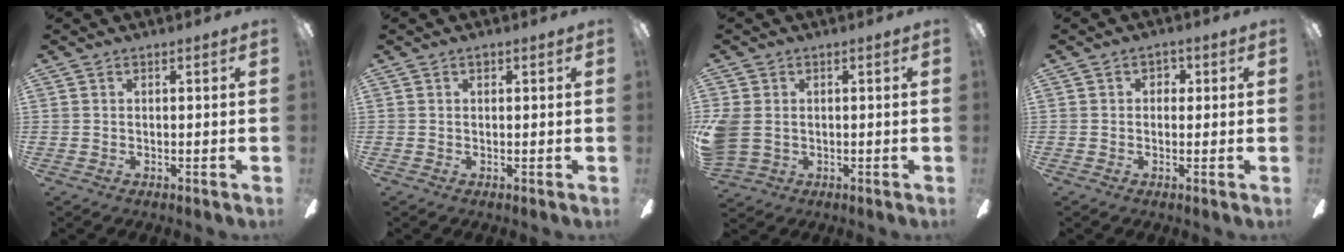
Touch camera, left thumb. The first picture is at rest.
{"total": 0.6, "force": [0.4, 0.4, 0.2], "torque": [-0.004, 0.003, 0.007]}
{"total": 6.4, "force": [0.2, 5.2, 3.7], "torque": [-0.095, 0.009, 0.007]}
{"total": 2.3, "force": [0.3, 2.0, 1.1], "torque": [-0.006, 0.004, 0.000]}